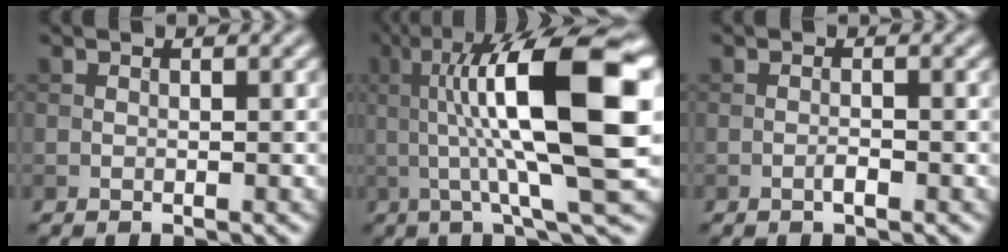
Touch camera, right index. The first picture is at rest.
{"total": 14.0, "force": [2.0, 3.1, 13.5], "torque": [-0.200, 0.016, 0.030]}
{"total": 0.9, "force": [-0.5, 0.1, 0.7], "torque": [-0.014, 0.002, -0.010]}